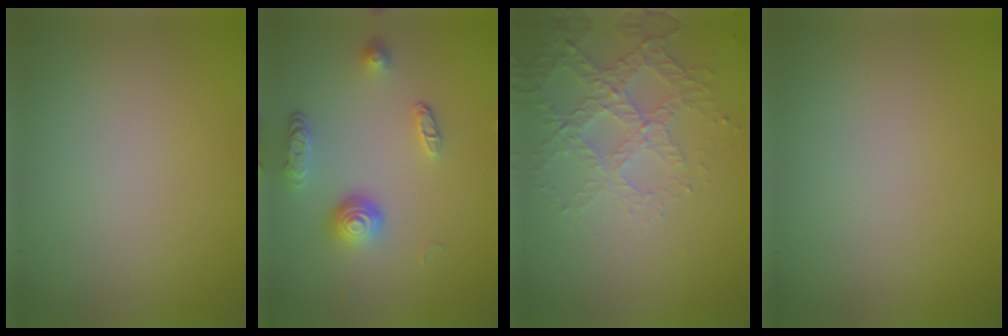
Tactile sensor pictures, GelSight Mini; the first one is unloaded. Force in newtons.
{"total": 3.7, "press": 2.7, "slide": 2.6}
{"total": 4.2, "press": 3.0, "slide": 2.9}
{"total": 0.0}